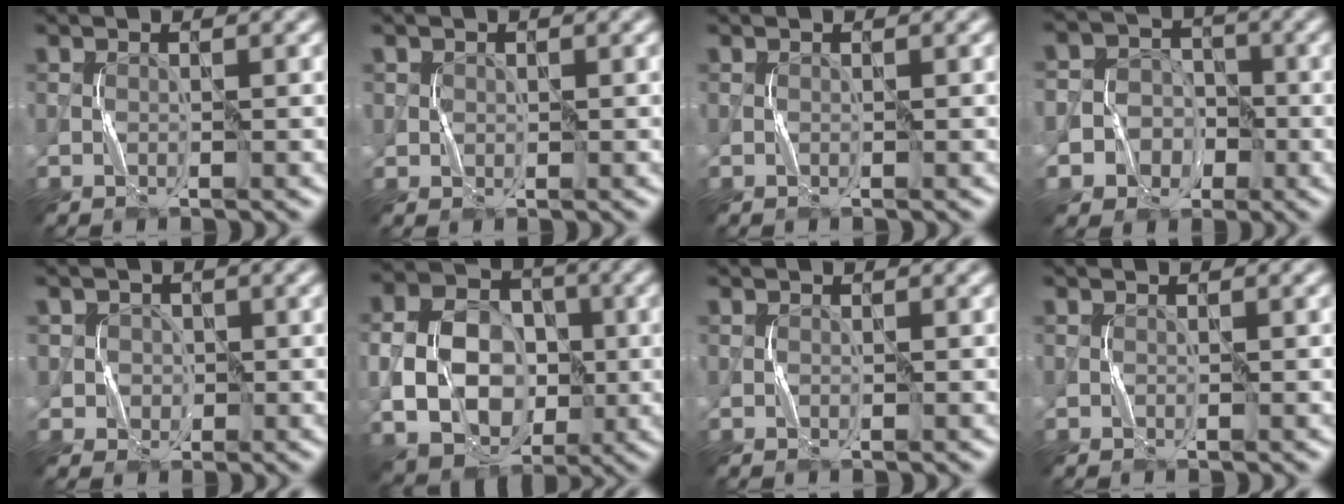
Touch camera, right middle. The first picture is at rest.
{"total": 1.0, "force": [0.3, 1.0, 0.2], "torque": [0.001, -0.001, 0.005]}
{"total": 0.0}
{"total": 6.2, "force": [-2.2, 5.6, 1.3], "torque": [-0.016, 0.013, -0.062]}
{"total": 3.3, "force": [0.7, 3.2, 0.8], "torque": [-0.003, 0.010, 0.008]}
{"total": 9.8, "force": [-1.1, 7.2, 6.6], "torque": [-0.120, 0.000, -0.026]}
{"total": 0.0}
{"total": 0.0}